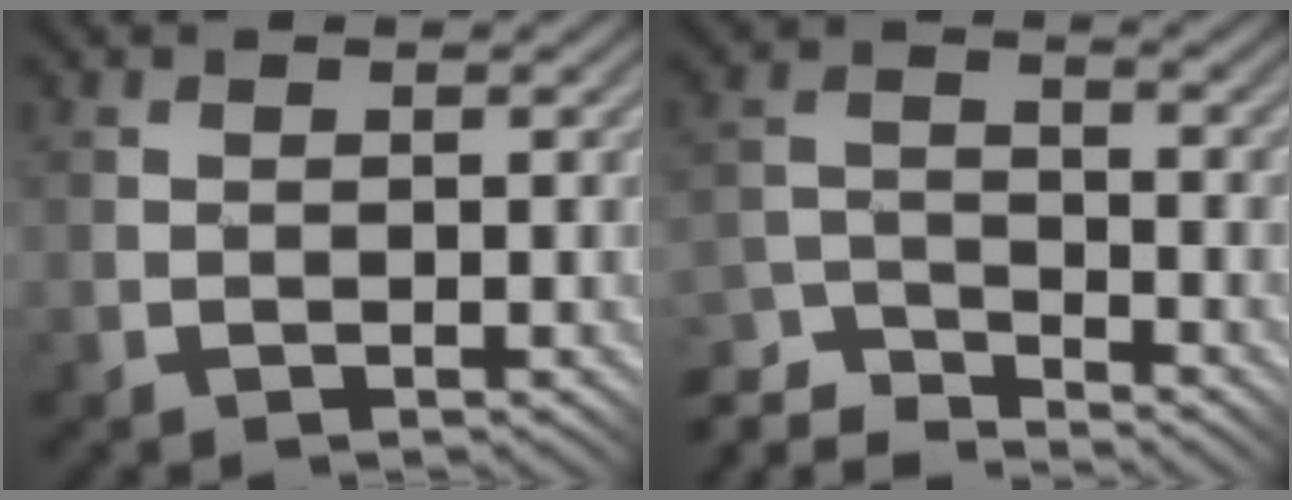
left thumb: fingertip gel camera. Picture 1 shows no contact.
{"total": 6.8, "force": [-6.1, 1.8, 2.4], "torque": [-0.048, 0.000, -0.124]}